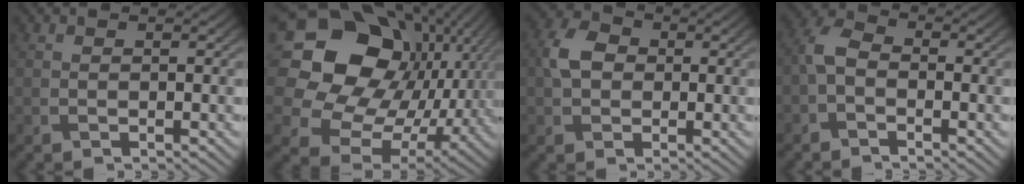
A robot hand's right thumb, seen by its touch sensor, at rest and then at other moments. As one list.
[{"total": 21.6, "force": [4.8, 17.4, 12.0], "torque": [-0.299, 0.010, 0.108]}, {"total": 4.6, "force": [0.2, 3.6, 2.7], "torque": [-0.066, 0.006, -0.004]}, {"total": 3.5, "force": [-1.4, 2.2, 2.4], "torque": [-0.060, 0.010, -0.041]}]